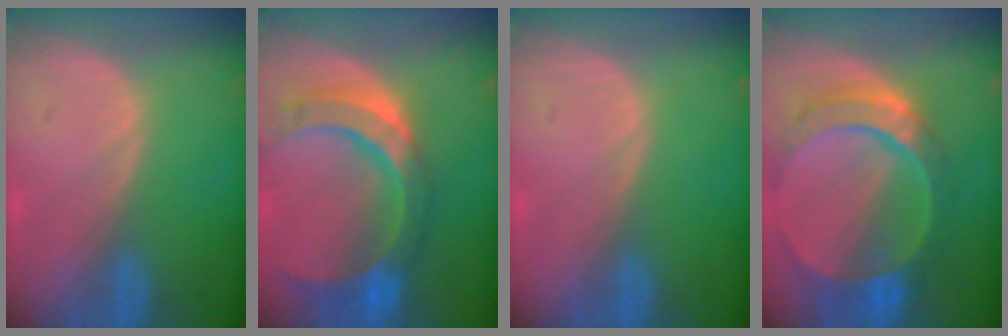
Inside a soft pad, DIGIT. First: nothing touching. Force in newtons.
{"total": 11.4, "press": 9.6, "slide": 6.0}
{"total": 0.0}
{"total": 10.5, "press": 8.9, "slide": 5.6}